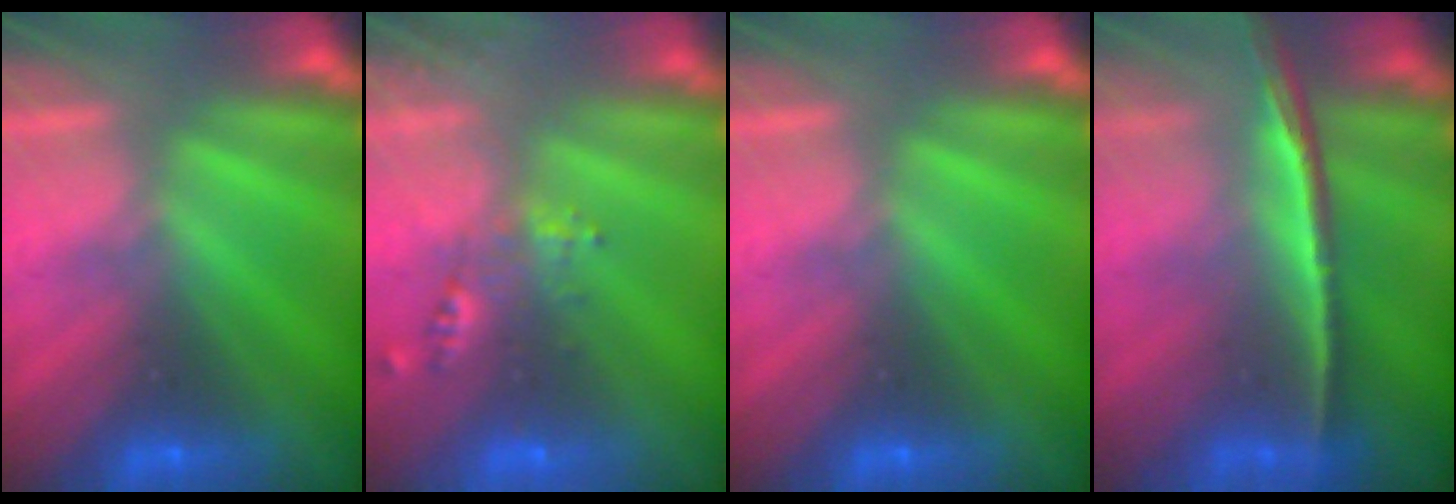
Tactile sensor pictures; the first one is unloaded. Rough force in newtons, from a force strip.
{"total": 2.4}
{"total": 0.0}
{"total": 1.3}